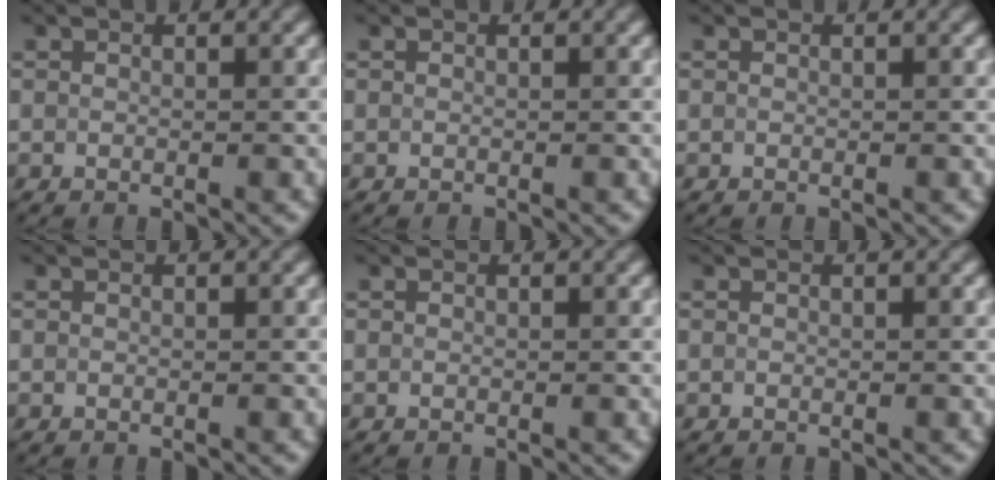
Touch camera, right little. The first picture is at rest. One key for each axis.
{"total": 0.0}
{"total": 0.0}
{"total": 0.0}
{"total": 0.0}
{"total": 0.0}